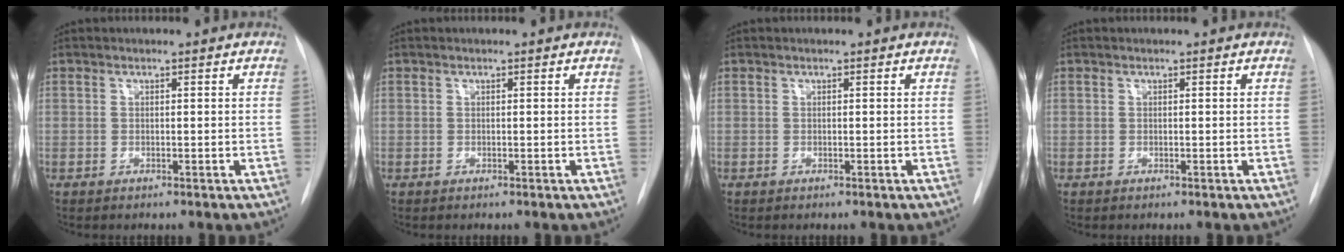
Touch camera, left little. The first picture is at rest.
{"total": 0.0}
{"total": 0.0}
{"total": 0.0}